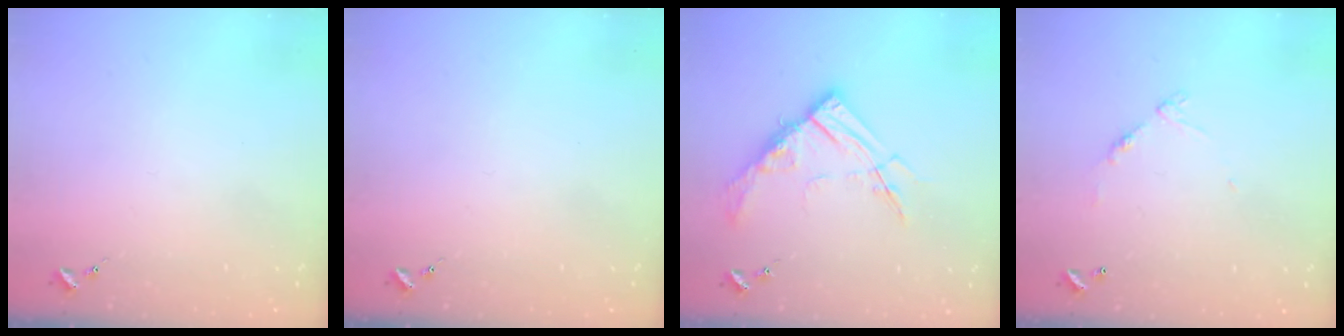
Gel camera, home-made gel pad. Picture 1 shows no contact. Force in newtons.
{"total": 0.0}
{"total": 14.1, "press": 14.0, "slide": 1.5}
{"total": 6.7, "press": 6.6, "slide": 0.5}